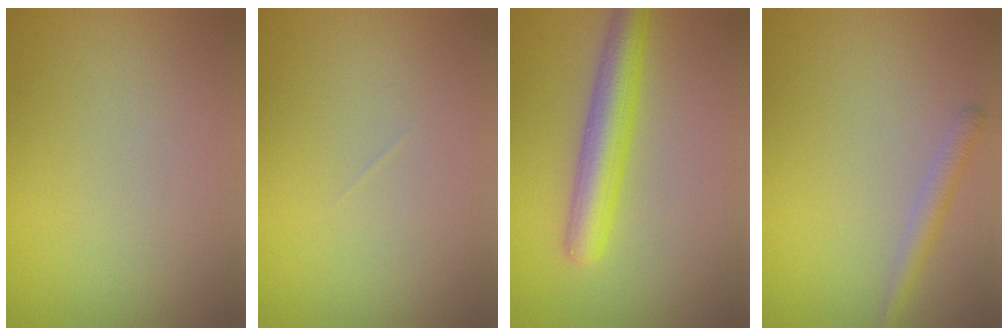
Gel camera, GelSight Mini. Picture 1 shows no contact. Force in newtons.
{"total": 0.0}
{"total": 4.7, "press": 4.7, "slide": 0.1}
{"total": 1.7, "press": 1.7, "slide": 0.1}